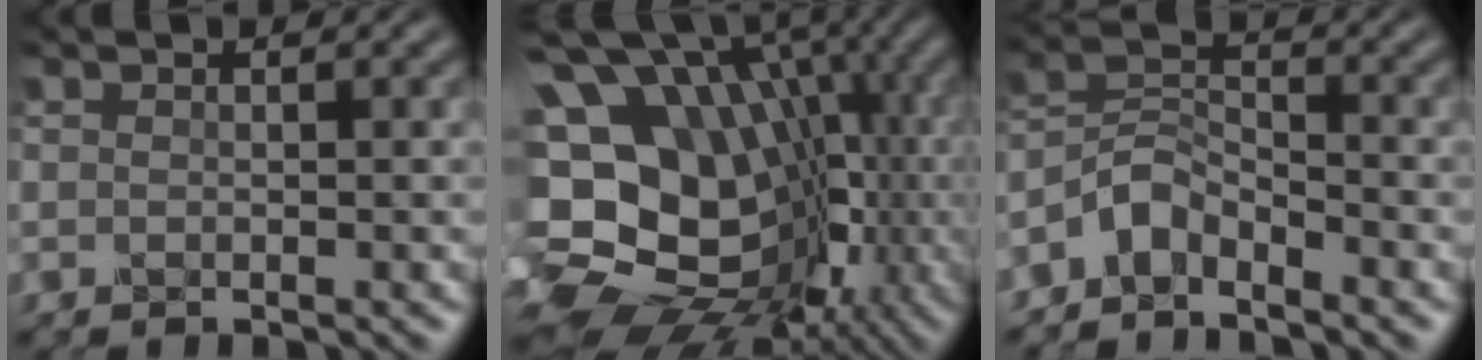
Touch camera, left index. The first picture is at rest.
{"total": 18.9, "force": [-0.9, 14.5, 12.0], "torque": [-0.195, 0.015, -0.003]}
{"total": 3.1, "force": [-2.6, 1.2, 1.2], "torque": [-0.026, 0.013, -0.065]}